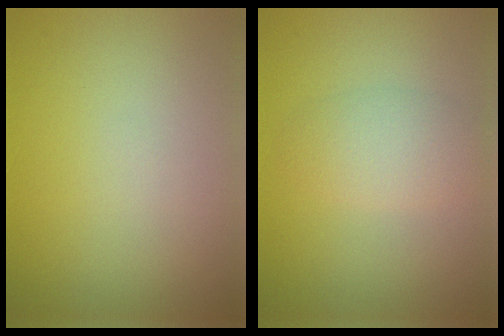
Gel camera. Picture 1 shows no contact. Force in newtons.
{"total": 2.8, "press": 2.8, "slide": 0.2}